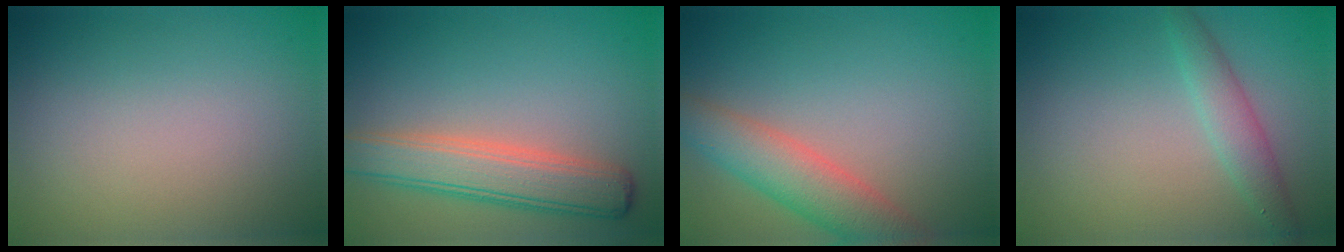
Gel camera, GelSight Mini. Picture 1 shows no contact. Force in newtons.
{"total": 5.3, "press": 5.3, "slide": 0.4}
{"total": 5.2, "press": 5.2, "slide": 0.2}
{"total": 2.3, "press": 2.3, "slide": 0.1}